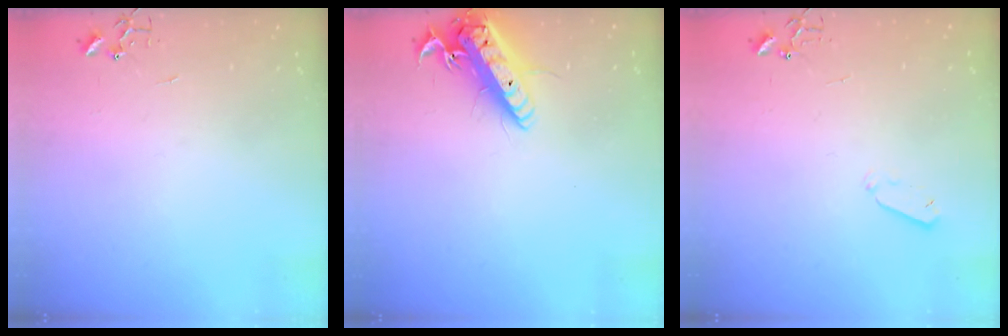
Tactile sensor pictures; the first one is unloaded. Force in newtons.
{"total": 16.4, "press": 16.1, "slide": 3.0}
{"total": 4.1, "press": 4.0, "slide": 0.8}